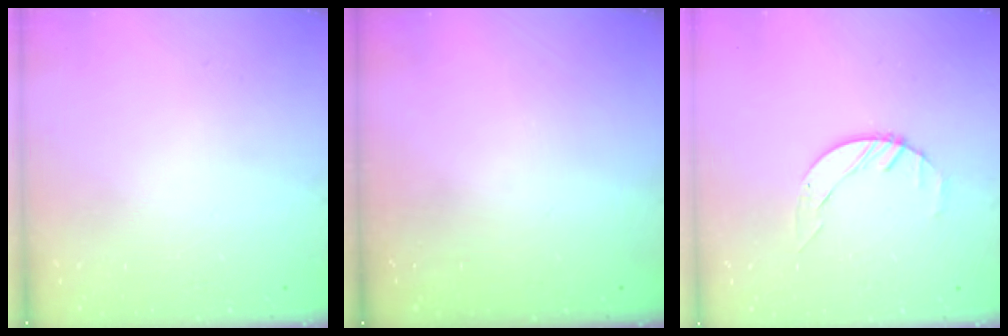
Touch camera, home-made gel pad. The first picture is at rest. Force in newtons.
{"total": 0.0}
{"total": 1.4, "press": 1.4, "slide": 0.2}